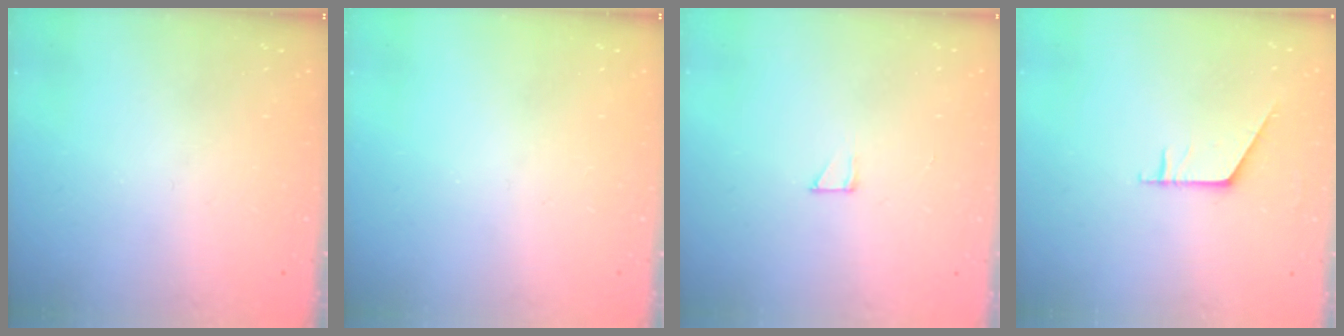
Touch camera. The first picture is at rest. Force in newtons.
{"total": 0.0}
{"total": 2.3, "press": 2.3, "slide": 0.2}
{"total": 4.4, "press": 4.4, "slide": 0.5}